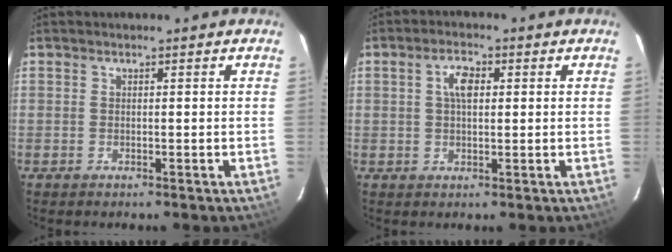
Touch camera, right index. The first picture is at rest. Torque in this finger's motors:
{"motor_torque": [0.22, 0.16, 0.33, 0.06]}